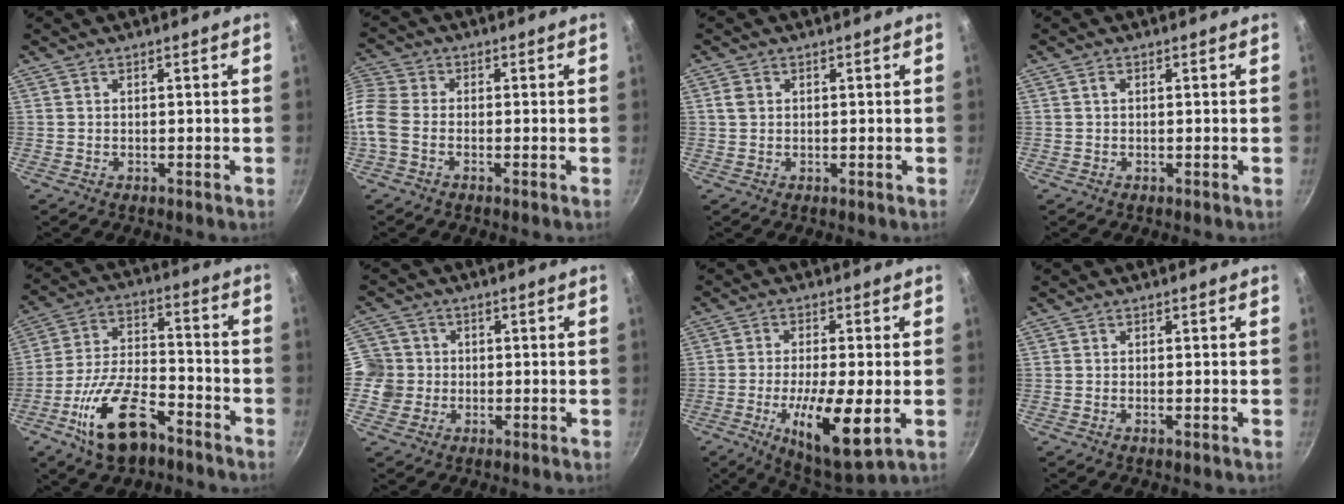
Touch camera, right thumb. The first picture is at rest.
{"total": 9.8, "force": [-2.9, 7.2, 6.0], "torque": [-0.149, 0.019, -0.081]}
{"total": 1.9, "force": [0.4, 1.6, 1.0], "torque": [-0.012, 0.006, 0.006]}
{"total": 0.7, "force": [0.1, 0.5, 0.5], "torque": [-0.010, 0.005, 0.003]}
{"total": 15.6, "force": [-8.6, 7.3, 10.9], "torque": [-0.192, 0.047, -0.161]}
{"total": 6.3, "force": [-0.4, 6.1, 1.2], "torque": [0.019, 0.006, -0.019]}
{"total": 13.7, "force": [-3.4, 3.8, 12.7], "torque": [-0.217, -0.002, -0.055]}
{"total": 0.6, "force": [-0.2, 0.1, 0.6], "torque": [-0.014, 0.001, -0.007]}